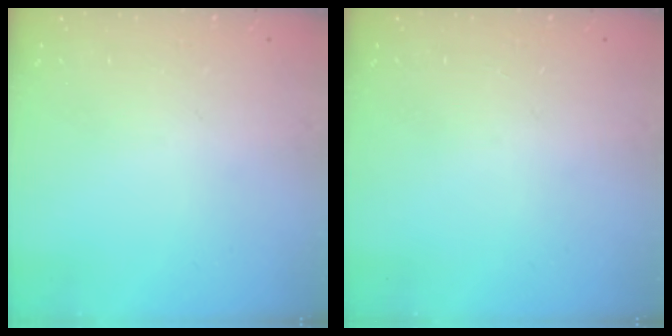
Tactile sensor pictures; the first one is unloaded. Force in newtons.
{"total": 0.0}